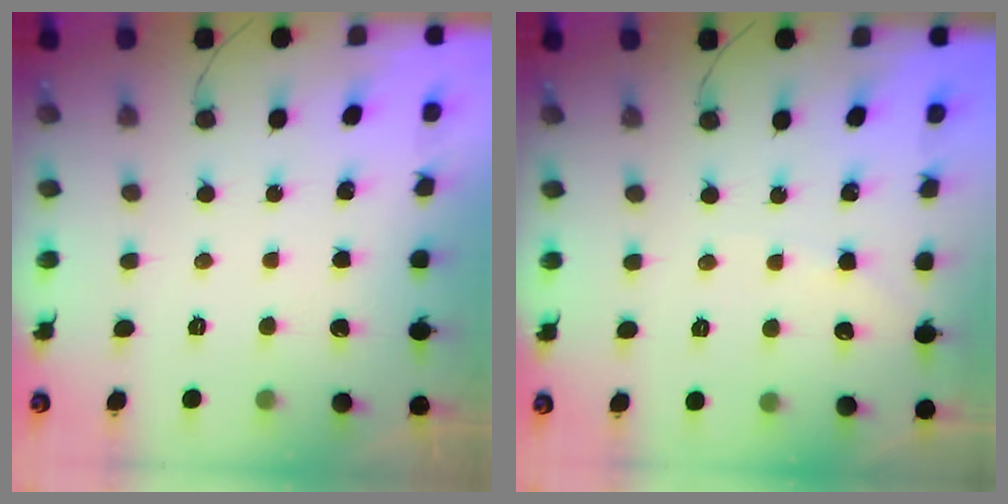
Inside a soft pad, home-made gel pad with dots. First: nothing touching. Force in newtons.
{"total": 2.7, "press": 2.7, "slide": 0.4}